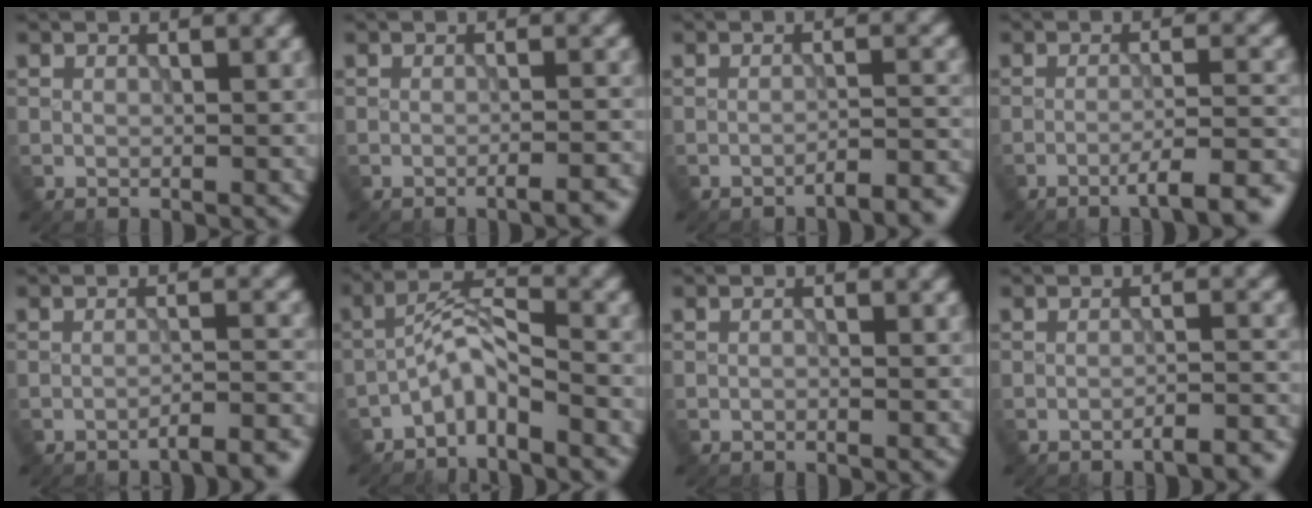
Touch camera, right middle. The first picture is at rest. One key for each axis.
{"total": 2.6, "fx": -1.7, "fy": 0.6, "fz": 1.9, "tx": -0.020, "ty": 0.006, "tz": -0.029}
{"total": 3.4, "fx": -2.7, "fy": 0.7, "fz": 1.9, "tx": -0.016, "ty": 0.009, "tz": -0.041}
{"total": 5.6, "fx": -3.4, "fy": 1.0, "fz": 4.4, "tx": -0.056, "ty": 0.008, "tz": -0.052}
{"total": 3.7, "fx": -3.1, "fy": 0.7, "fz": 2.0, "tx": -0.018, "ty": 0.010, "tz": -0.045}
{"total": 3.2, "fx": -2.4, "fy": 0.7, "fz": 2.1, "tx": -0.042, "ty": 0.014, "tz": -0.054}
{"total": 0.0}
{"total": 3.1, "fx": -2.5, "fy": 0.6, "fz": 1.7, "tx": -0.016, "ty": 0.008, "tz": -0.037}